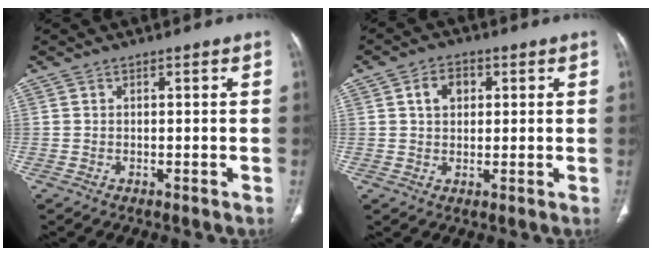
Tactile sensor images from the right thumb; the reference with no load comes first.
{"total": 4.9, "force": [1.3, 3.6, 3.0], "torque": [-0.036, 0.005, 0.020]}